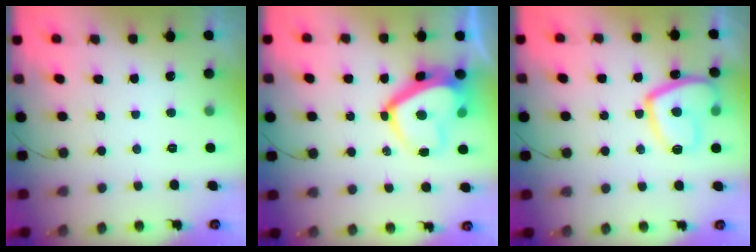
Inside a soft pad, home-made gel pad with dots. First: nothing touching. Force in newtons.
{"total": 13.6, "press": 13.5, "slide": 1.6}
{"total": 13.8, "press": 13.7, "slide": 1.4}